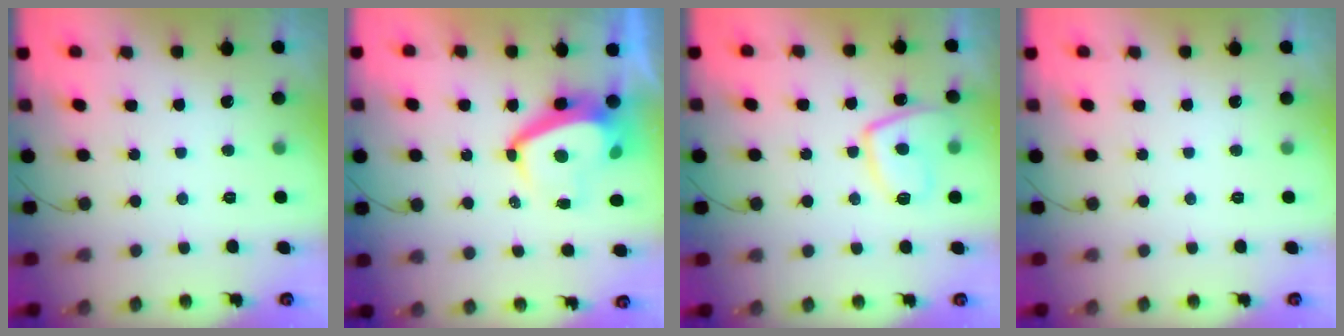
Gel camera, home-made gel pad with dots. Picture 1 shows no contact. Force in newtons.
{"total": 7.6, "press": 7.6, "slide": 1.0}
{"total": 9.9, "press": 9.8, "slide": 1.2}
{"total": 0.0}